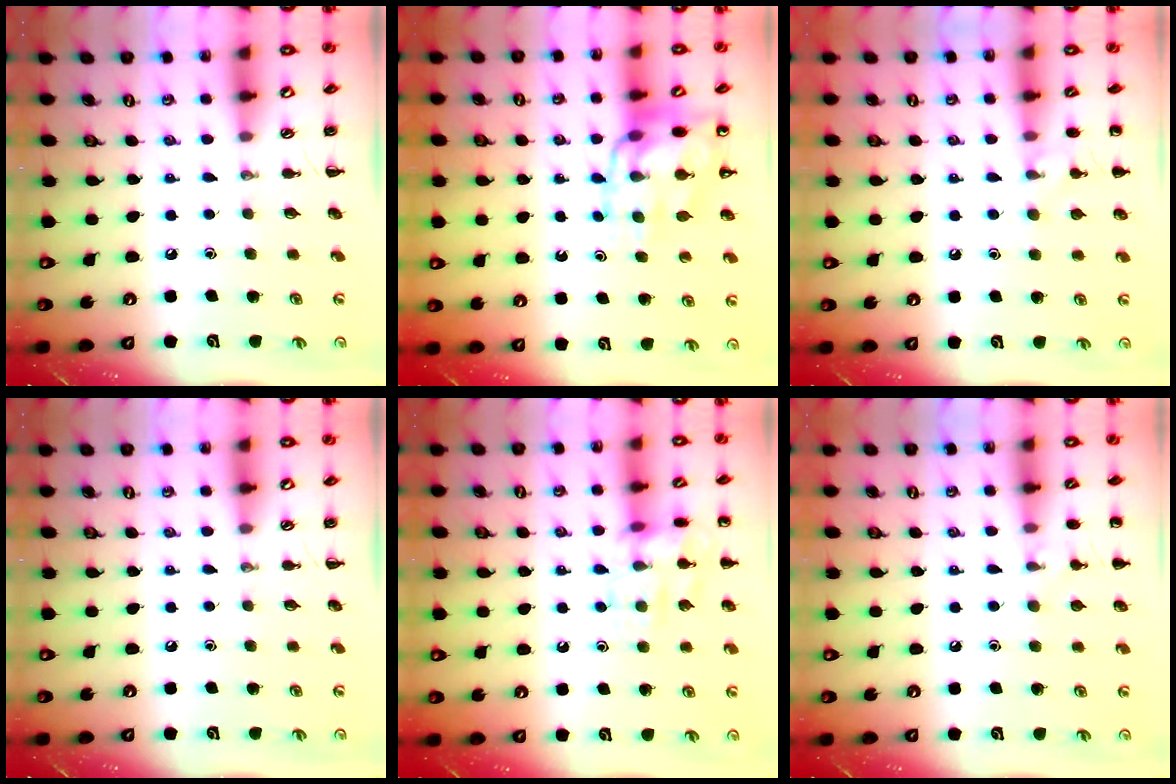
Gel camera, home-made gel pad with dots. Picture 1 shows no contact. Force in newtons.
{"total": 13.3, "press": 13.1, "slide": 2.7}
{"total": 9.0, "press": 8.7, "slide": 2.4}
{"total": 0.0}
{"total": 12.5, "press": 12.5, "slide": 0.6}
{"total": 8.0, "press": 7.7, "slide": 2.2}